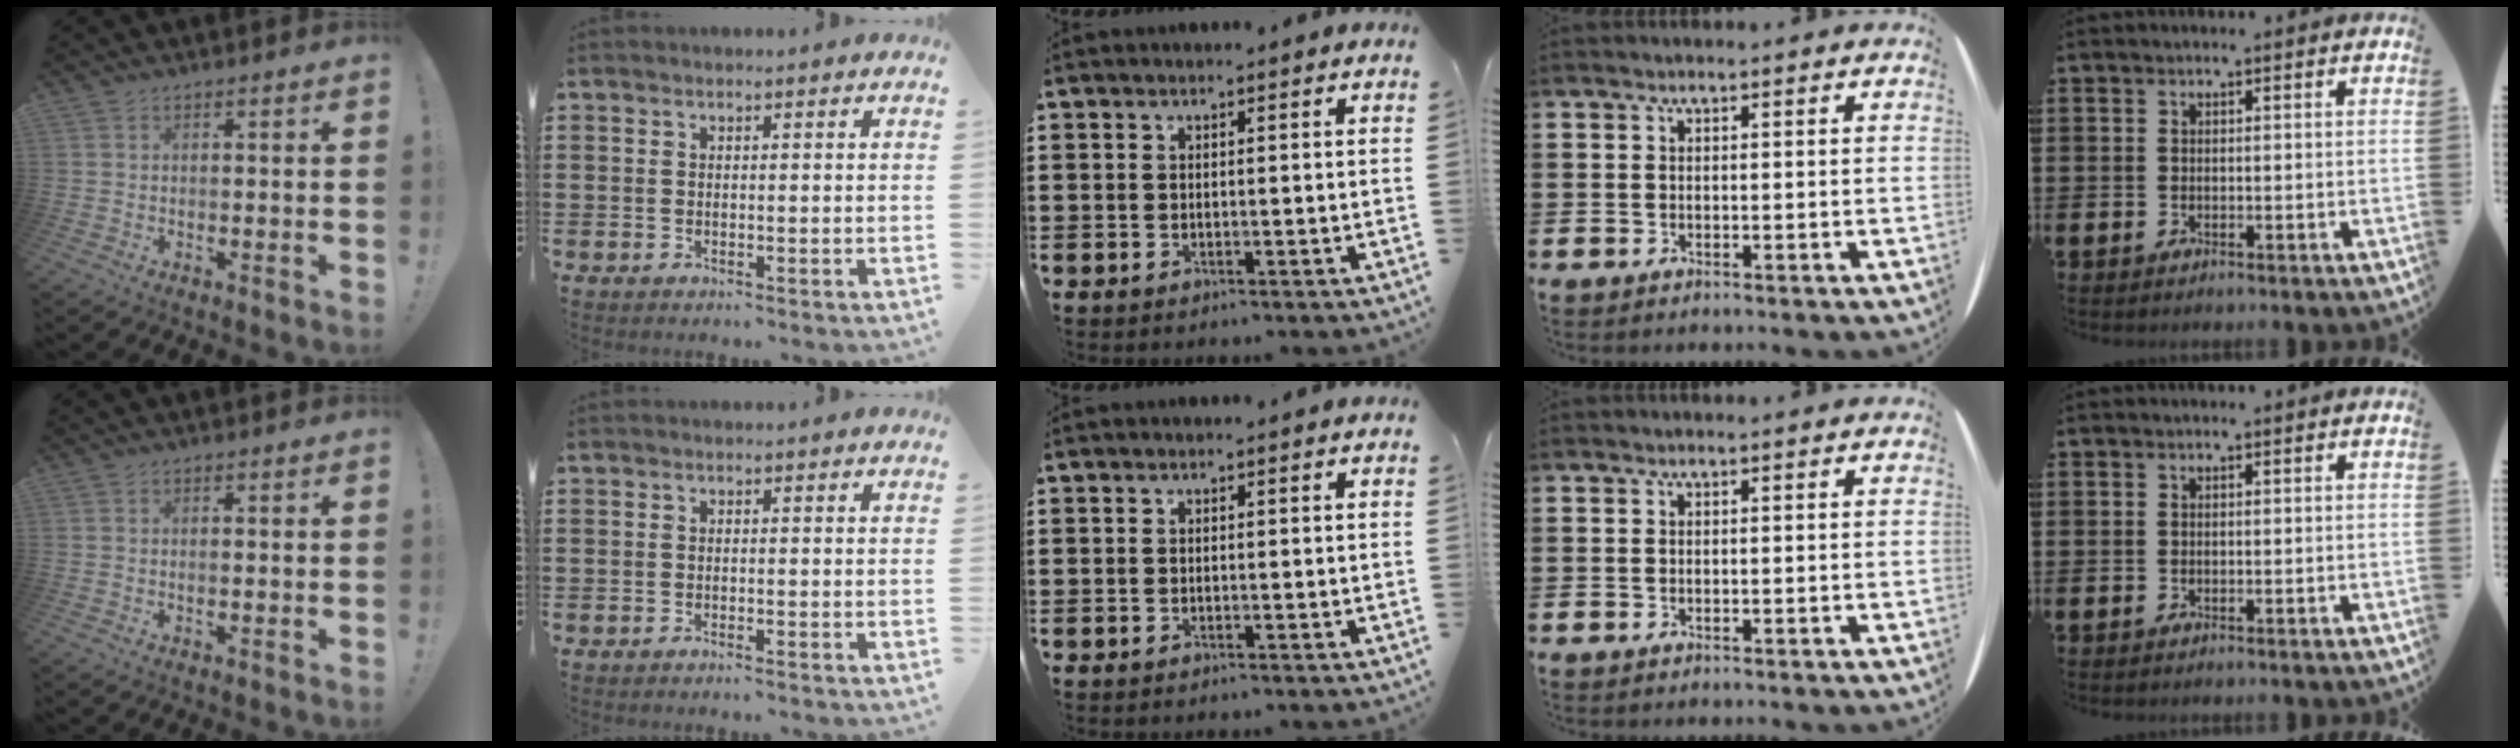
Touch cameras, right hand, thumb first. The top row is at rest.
{"thumb": {"total": 0.8, "force": [-0.4, 0.0, 0.7], "torque": [-0.004, -0.004, -0.008]}, "index": {"total": 0.5, "force": [-0.5, 0.0, 0.1], "torque": [-0.003, -0.001, -0.011]}}